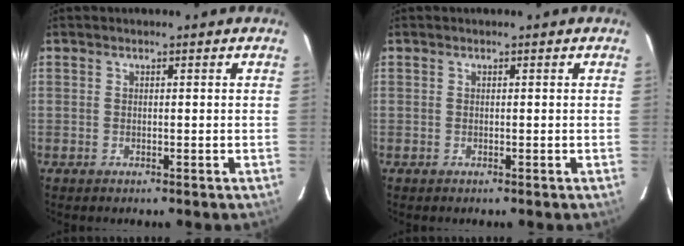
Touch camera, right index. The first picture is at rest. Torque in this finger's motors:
{"motor_torque": [0.00, 0.00, 0.00, 0.00]}